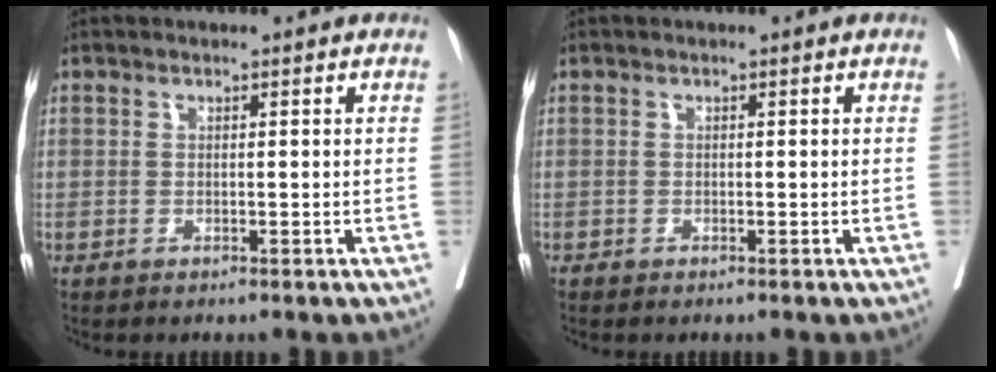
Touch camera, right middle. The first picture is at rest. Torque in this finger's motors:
{"motor_torque": [-0.35, 0.02, -0.04, 0.00]}